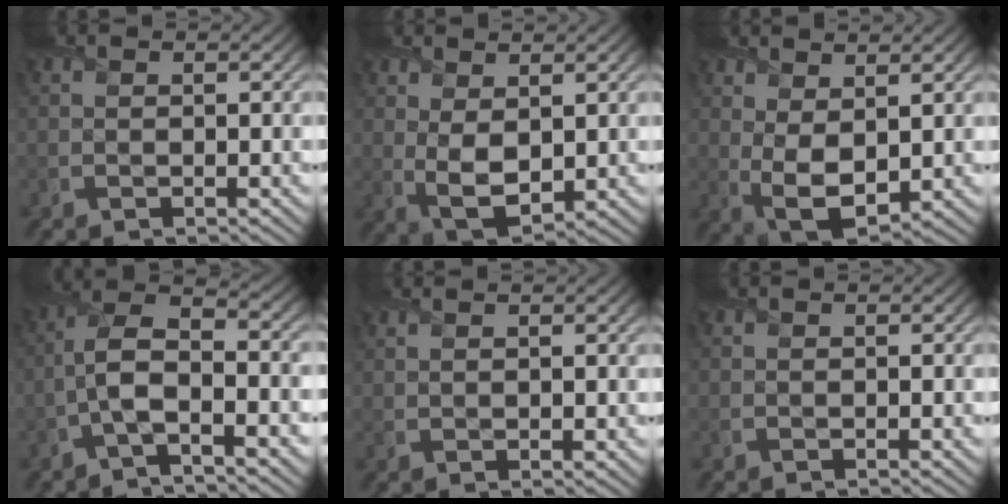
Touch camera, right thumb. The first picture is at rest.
{"total": 5.2, "force": [1.1, 2.9, 4.2], "torque": [-0.102, -0.004, 0.026]}
{"total": 6.2, "force": [1.6, 3.2, 5.0], "torque": [-0.116, -0.002, 0.035]}
{"total": 7.4, "force": [-2.8, 2.3, 6.5], "torque": [-0.130, 0.012, -0.071]}
{"total": 1.4, "force": [0.9, 0.2, 1.1], "torque": [-0.024, 0.003, 0.014]}
{"total": 0.0}